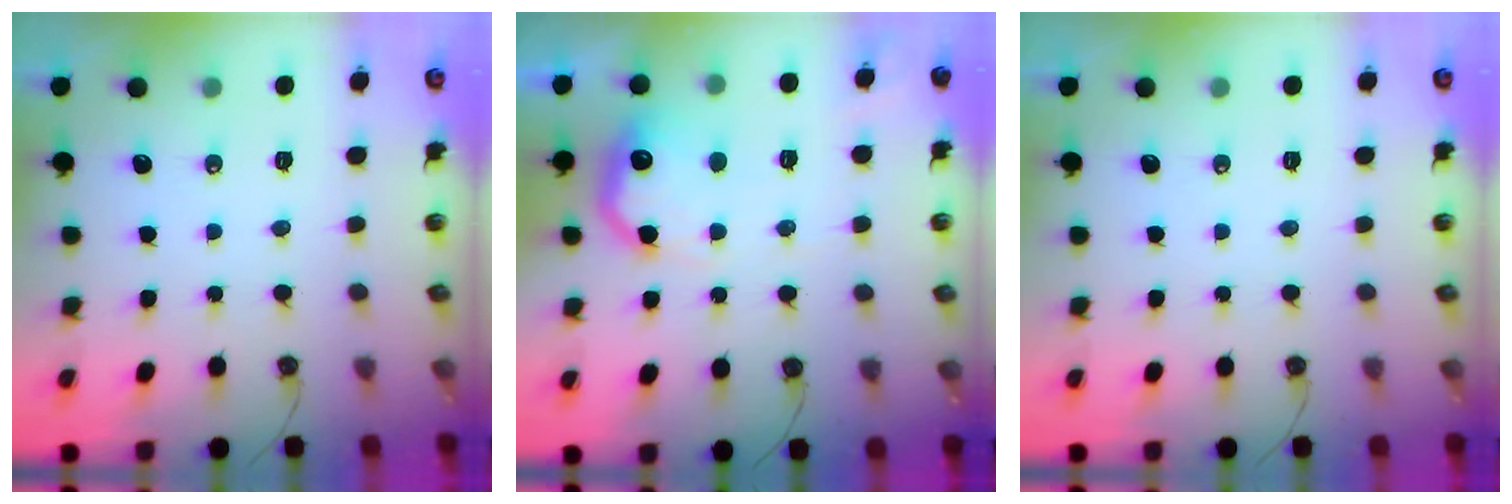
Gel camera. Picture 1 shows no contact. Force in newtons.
{"total": 14.3, "press": 14.2, "slide": 0.8}
{"total": 0.0}